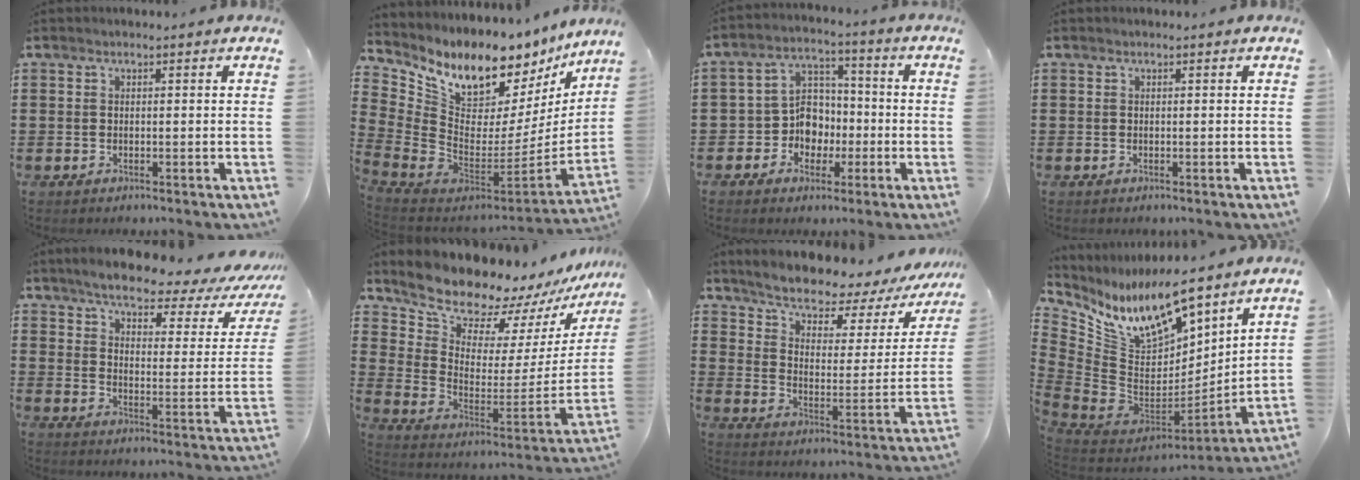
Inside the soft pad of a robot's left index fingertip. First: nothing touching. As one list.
[{"total": 9.6, "force": [8.3, 3.5, 3.3], "torque": [-0.091, -0.094, 0.140]}, {"total": 6.6, "force": [-1.6, 6.2, 1.8], "torque": [-0.061, 0.007, -0.031]}, {"total": 0.0}, {"total": 5.4, "force": [4.5, 1.0, 2.8], "torque": [-0.070, -0.027, 0.069]}, {"total": 10.9, "force": [10.5, 2.4, 1.7], "torque": [-0.070, -0.091, 0.187]}, {"total": 5.9, "force": [5.3, 1.3, 2.2], "torque": [-0.063, -0.043, 0.083]}, {"total": 12.8, "force": [9.5, 5.4, 6.7], "torque": [-0.161, -0.076, 0.172]}]